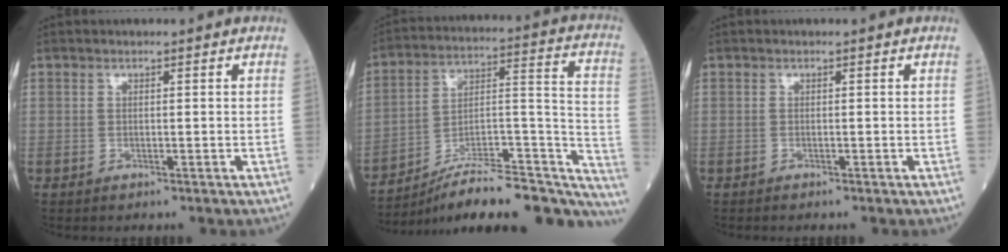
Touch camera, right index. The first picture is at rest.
{"total": 26.1, "force": [-22.0, 6.4, 12.6], "torque": [-0.119, 0.044, -0.313]}
{"total": 0.0}